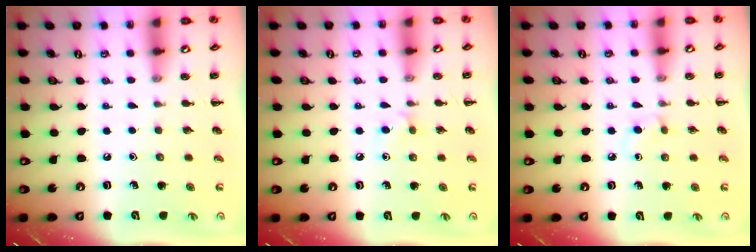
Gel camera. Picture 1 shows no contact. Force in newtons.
{"total": 5.2, "press": 4.9, "slide": 1.7}
{"total": 1.9, "press": 1.6, "slide": 1.0}